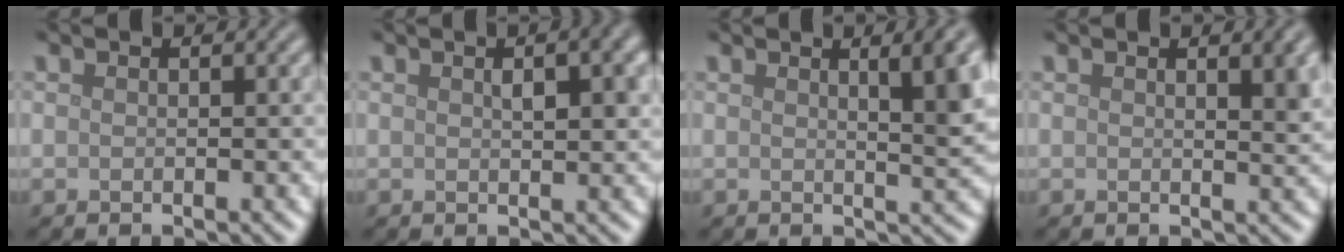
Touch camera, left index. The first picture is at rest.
{"total": 3.1, "force": [0.9, 1.0, 2.8], "torque": [-0.041, 0.007, 0.016]}
{"total": 5.2, "force": [1.9, 1.5, 4.6], "torque": [-0.039, 0.008, 0.024]}
{"total": 2.7, "force": [1.2, 0.7, 2.3], "torque": [-0.023, 0.002, 0.019]}